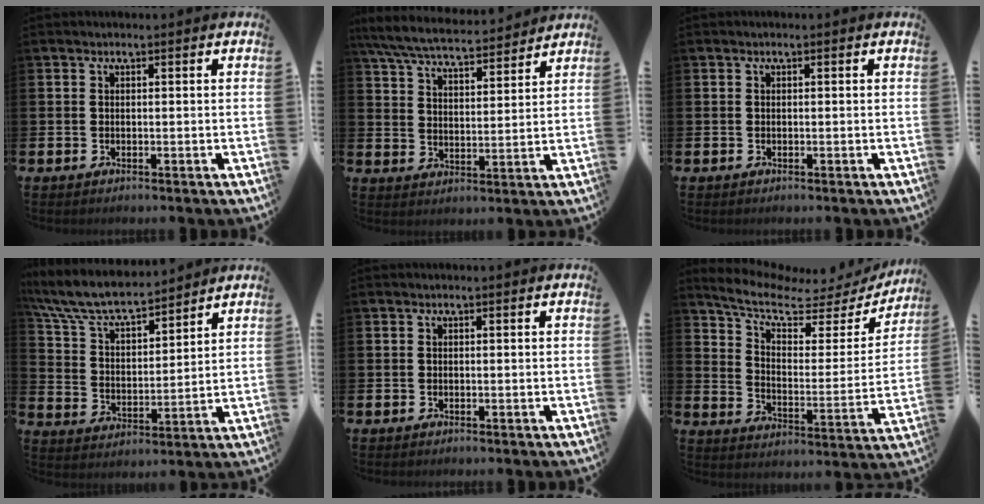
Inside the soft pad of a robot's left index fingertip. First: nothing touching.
{"total": 7.1, "force": [6.7, 1.1, 2.2], "torque": [-0.071, -0.040, 0.117]}
{"total": 0.0}
{"total": 8.6, "force": [8.0, 1.8, 2.7], "torque": [-0.090, -0.052, 0.141]}
{"total": 0.0}
{"total": 7.4, "force": [5.8, 2.8, 3.7], "torque": [-0.096, -0.041, 0.091]}